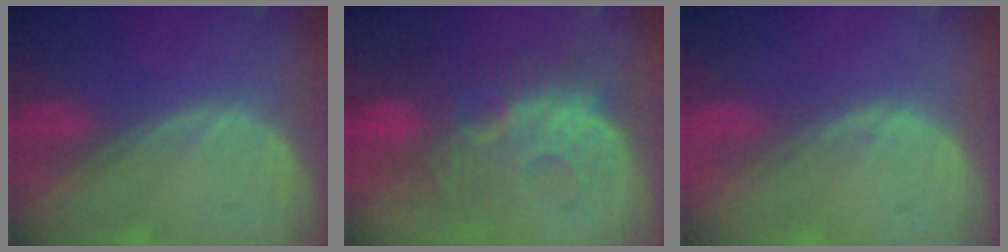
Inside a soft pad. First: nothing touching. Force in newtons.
{"total": 10.6, "press": 9.9, "slide": 3.8}
{"total": 0.6, "press": 0.6, "slide": 0.1}